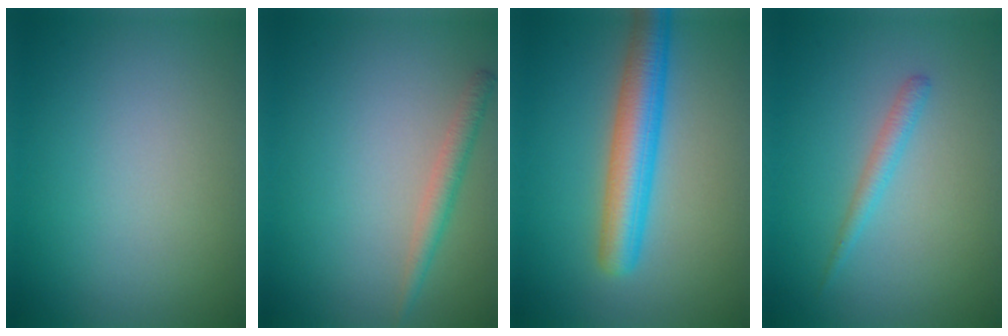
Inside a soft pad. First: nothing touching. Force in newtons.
{"total": 1.8, "press": 1.8, "slide": 0.1}
{"total": 5.5, "press": 5.5, "slide": 0.1}
{"total": 1.4, "press": 1.4, "slide": 0.1}